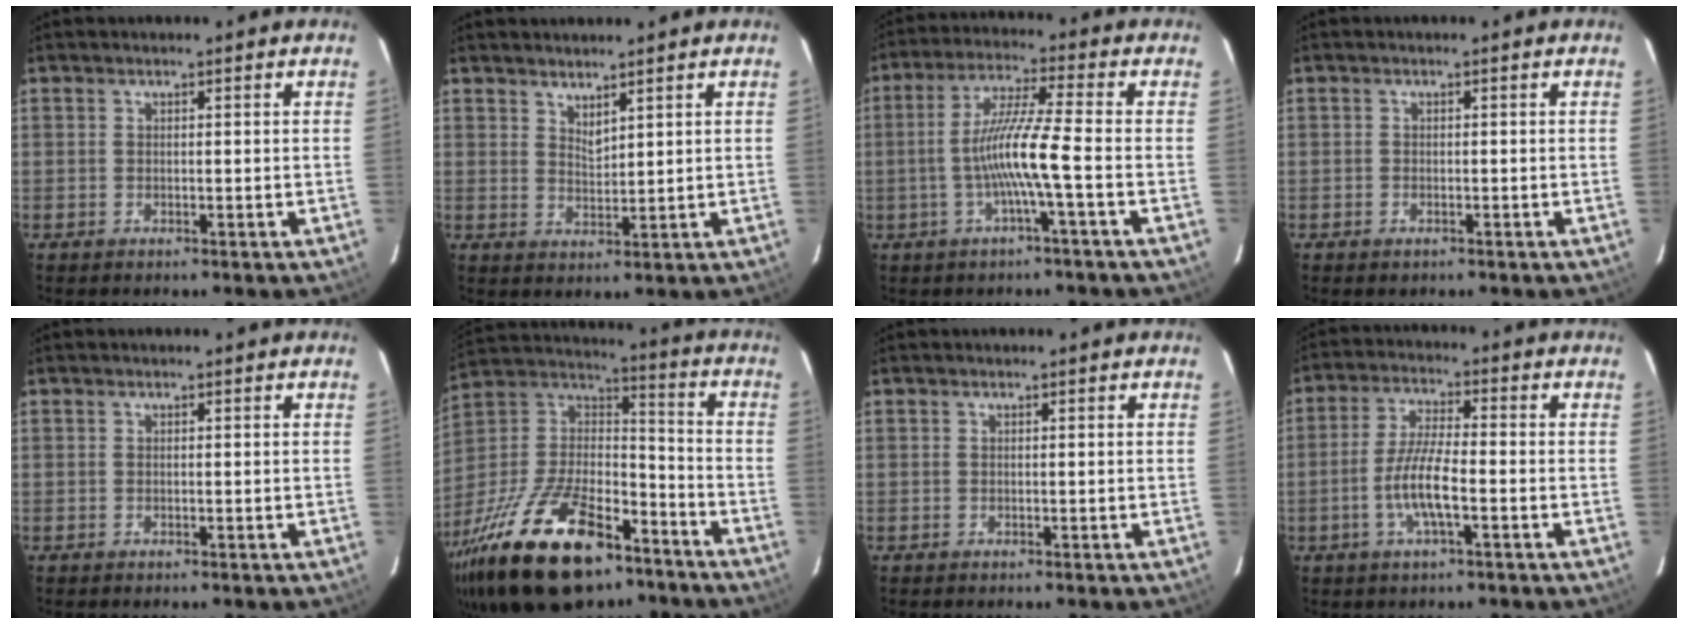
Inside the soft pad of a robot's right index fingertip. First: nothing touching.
{"total": 2.8, "force": [2.4, 0.6, 1.3], "torque": [-0.020, -0.001, 0.043]}
{"total": 9.2, "force": [-2.5, -1.1, 8.8], "torque": [-0.176, 0.003, -0.046]}
{"total": 1.0, "force": [-0.6, 0.7, 0.4], "torque": [-0.005, 0.000, -0.009]}
{"total": 0.0}
{"total": 31.4, "force": [-20.0, 13.9, 19.9], "torque": [-0.400, -0.014, -0.322]}
{"total": 0.0}
{"total": 7.7, "force": [-2.7, 1.4, 7.1], "torque": [-0.145, -0.001, -0.053]}